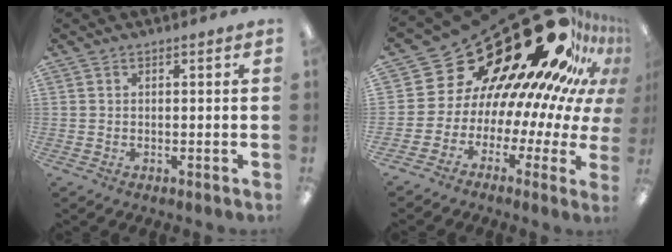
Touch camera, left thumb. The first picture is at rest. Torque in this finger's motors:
{"motor_torque": [1.09, 3.91, 1.51, -1.26, 0.06]}